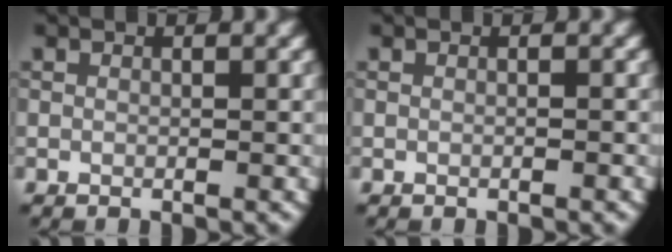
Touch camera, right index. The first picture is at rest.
{"total": 0.0}